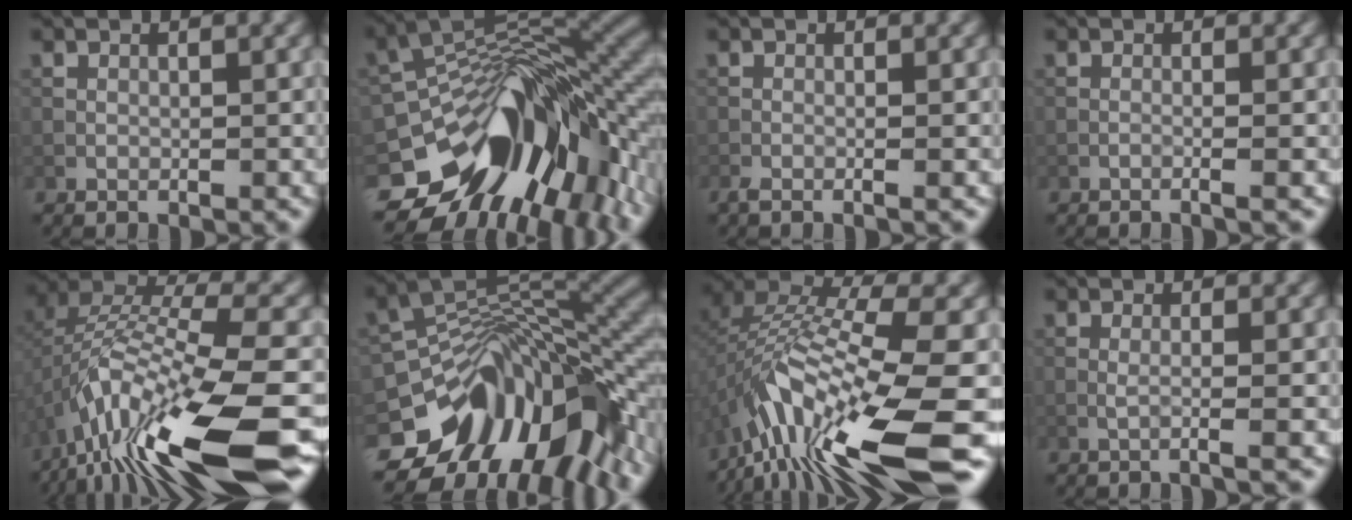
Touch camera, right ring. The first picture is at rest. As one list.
[{"total": 16.3, "force": [-6.6, 8.5, 12.2], "torque": [-0.199, -0.011, -0.107]}, {"total": 1.2, "force": [-0.8, 0.1, 1.0], "torque": [-0.018, -0.003, -0.020]}, {"total": 1.2, "force": [-0.5, 0.2, 1.1], "torque": [-0.014, 0.004, -0.019]}, {"total": 15.3, "force": [-7.2, 4.0, 12.9], "torque": [-0.266, 0.004, -0.123]}, {"total": 14.9, "force": [-6.4, 7.8, 10.9], "torque": [-0.178, -0.005, -0.111]}, {"total": 14.9, "force": [-6.3, 4.1, 12.9], "torque": [-0.256, 0.009, -0.109]}, {"total": 1.9, "force": [-0.3, 0.4, 1.8], "torque": [-0.026, 0.000, -0.015]}]